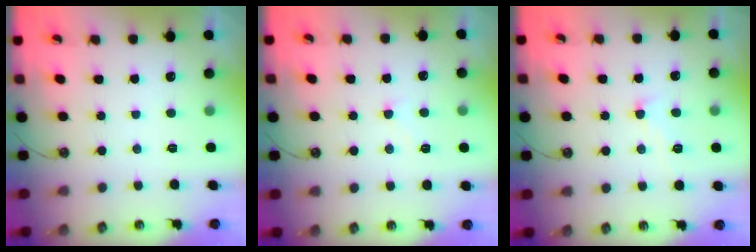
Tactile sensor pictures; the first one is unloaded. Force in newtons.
{"total": 1.4, "press": 1.3, "slide": 0.4}
{"total": 2.3, "press": 2.1, "slide": 0.8}